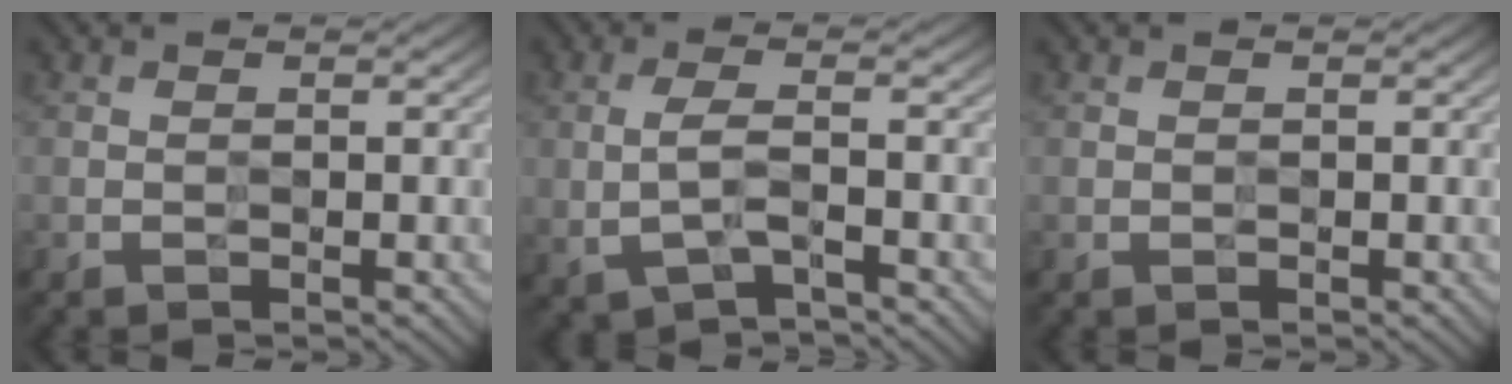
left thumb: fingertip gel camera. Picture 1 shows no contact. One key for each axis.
{"total": 4.3, "fx": -1.2, "fy": 1.5, "fz": 3.9, "tx": -0.091, "ty": 0.000, "tz": -0.026}
{"total": 0.0}